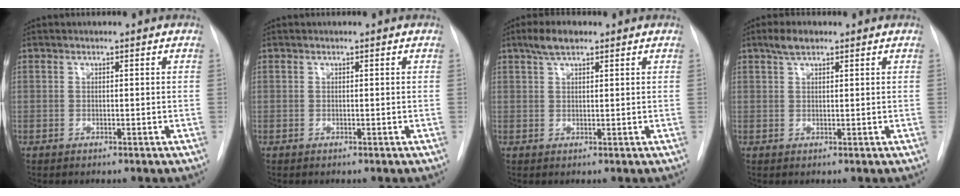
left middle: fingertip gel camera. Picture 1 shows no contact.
{"total": 0.0}
{"total": 3.4, "force": [2.4, 1.1, 2.2], "torque": [-0.047, 0.010, 0.044]}
{"total": 2.6, "force": [1.8, 0.9, 1.6], "torque": [-0.033, 0.009, 0.033]}